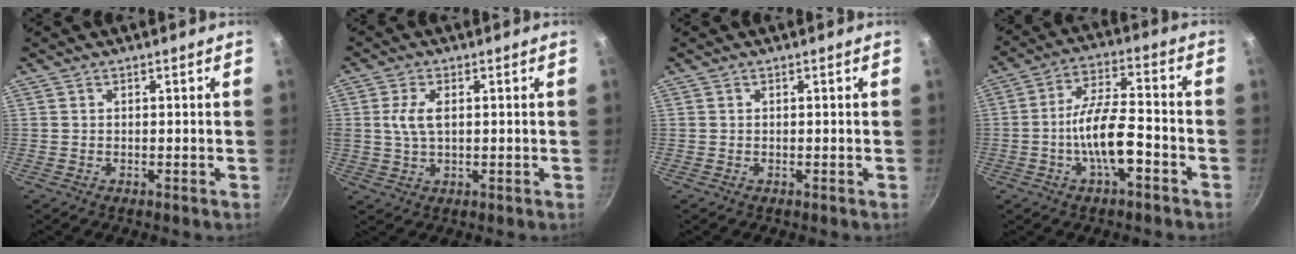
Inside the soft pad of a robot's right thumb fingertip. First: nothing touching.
{"total": 5.1, "force": [0.8, 2.8, 4.2], "torque": [-0.082, 0.004, 0.016]}
{"total": 0.0}
{"total": 10.8, "force": [-4.0, 3.7, 9.3], "torque": [-0.159, 0.036, -0.077]}